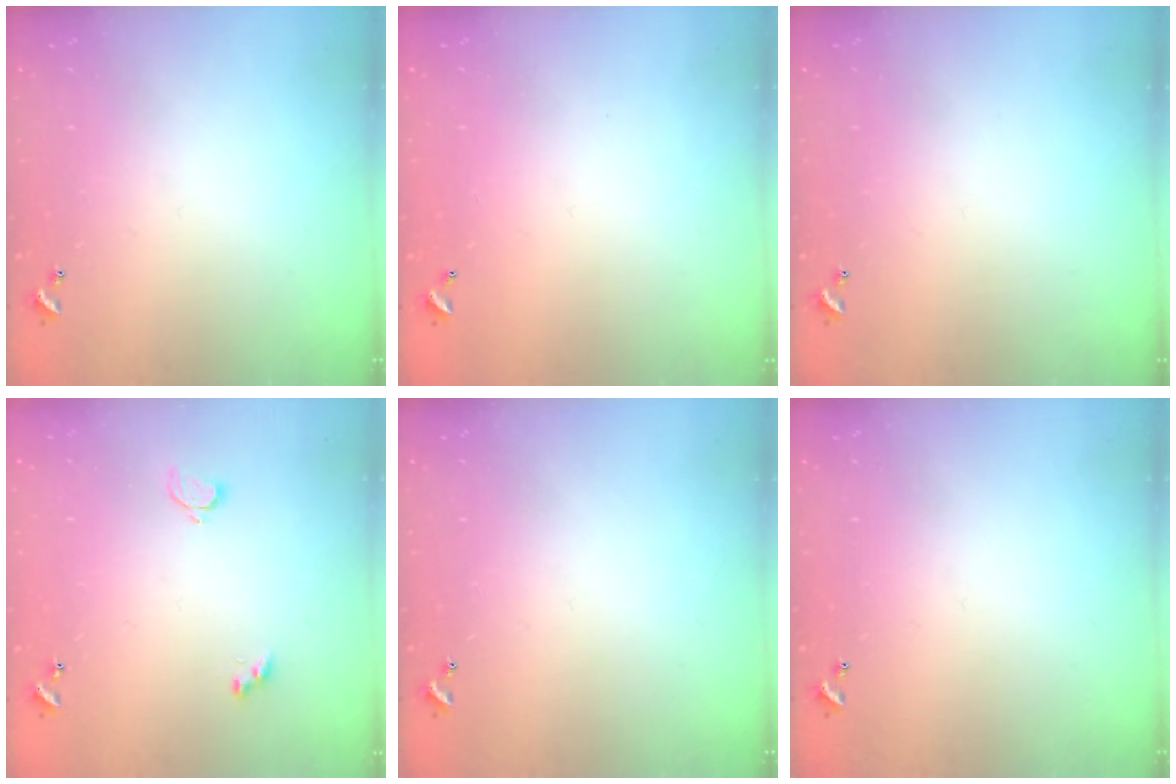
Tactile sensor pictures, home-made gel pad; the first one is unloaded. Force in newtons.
{"total": 2.7, "press": 2.7, "slide": 0.1}
{"total": 0.0}
{"total": 2.1, "press": 2.1, "slide": 0.5}
{"total": 0.0}
{"total": 0.0}